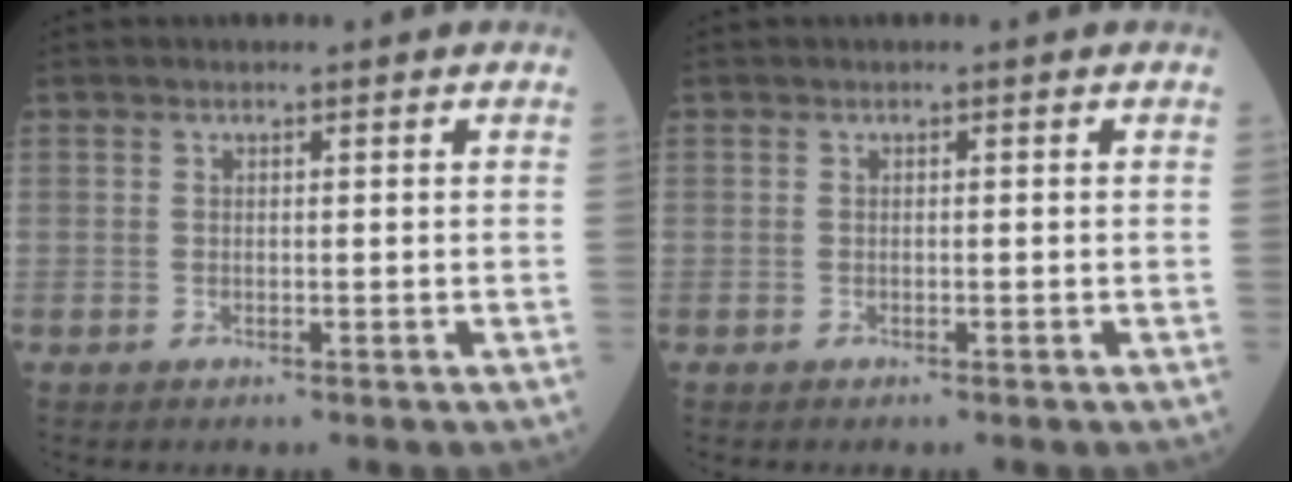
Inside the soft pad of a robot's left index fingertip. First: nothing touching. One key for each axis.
{"total": 0.0}